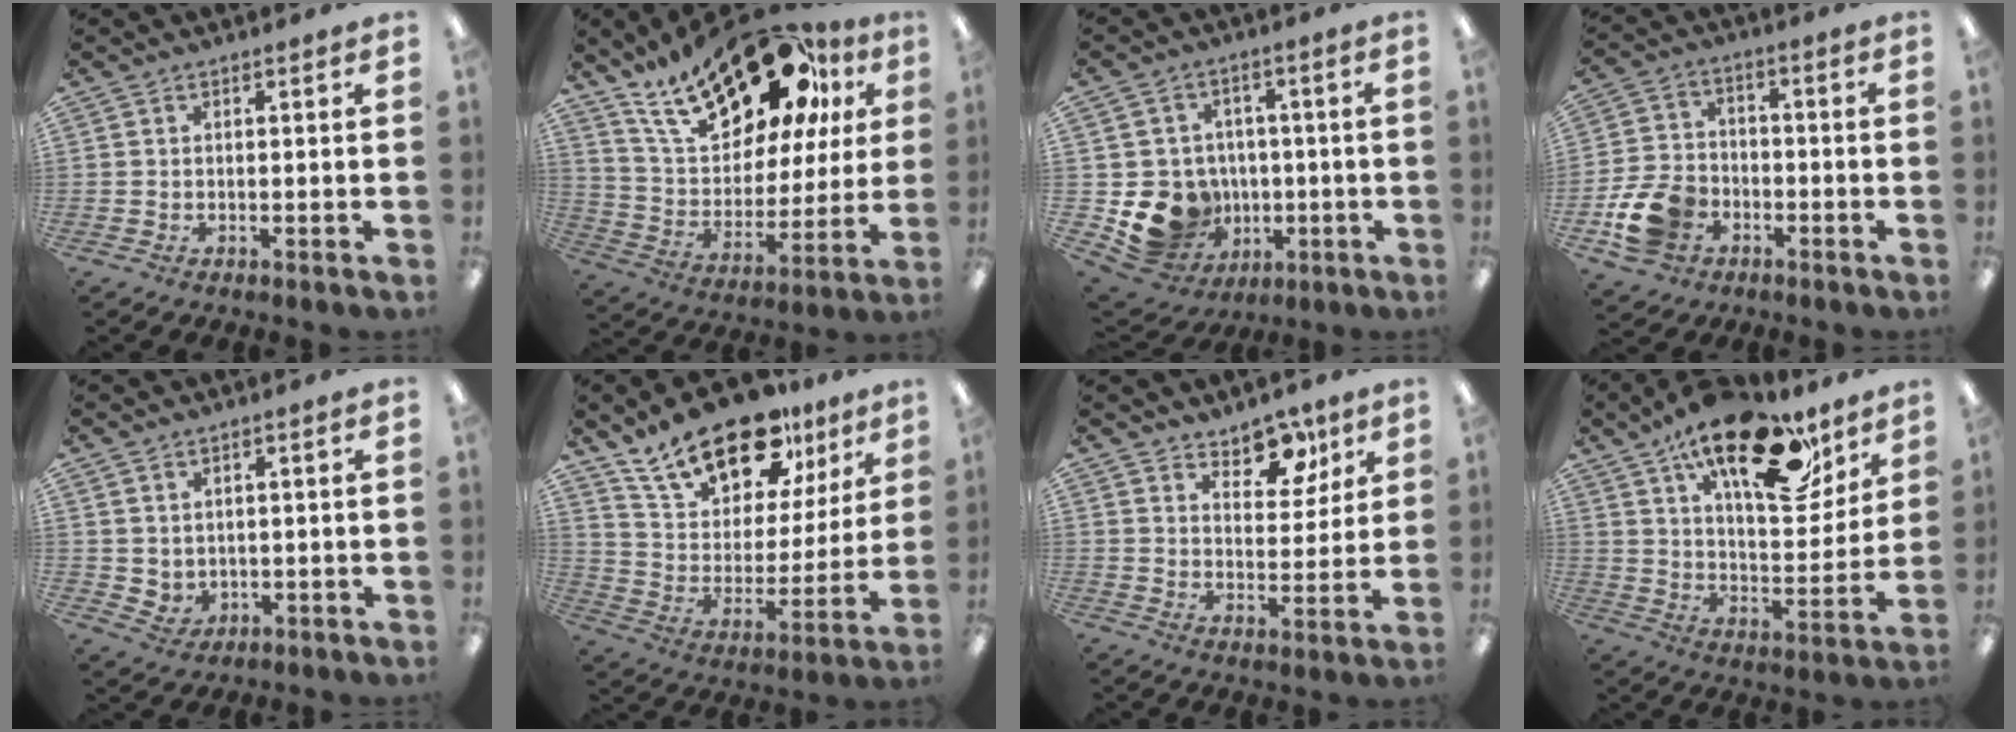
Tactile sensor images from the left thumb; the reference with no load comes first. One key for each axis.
{"total": 26.7, "fx": 18.7, "fy": 11.3, "fz": 15.4, "tx": -0.258, "ty": -0.107, "tz": 0.317}
{"total": 13.4, "fx": -3.4, "fy": 12.1, "fz": 4.6, "tx": -0.102, "ty": 0.018, "tz": -0.039}
{"total": 11.6, "fx": -4.8, "fy": 8.7, "fz": 6.0, "tx": -0.140, "ty": 0.034, "tz": -0.084}
{"total": 2.9, "fx": 1.6, "fy": 2.4, "fz": 0.5, "tx": -0.016, "ty": -0.008, "tz": 0.031}
{"total": 20.3, "fx": 15.4, "fy": 9.2, "fz": 9.4, "tx": -0.175, "ty": -0.095, "tz": 0.273}
{"total": 9.9, "fx": 7.2, "fy": 5.5, "fz": 3.9, "tx": -0.031, "ty": -0.048, "tz": 0.127}
{"total": 24.5, "fx": 15.0, "fy": 10.5, "fz": 16.3, "tx": -0.242, "ty": -0.080, "tz": 0.249}